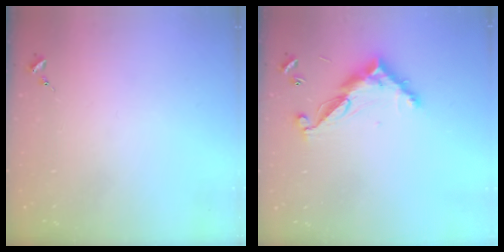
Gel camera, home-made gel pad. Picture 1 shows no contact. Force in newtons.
{"total": 11.5, "press": 11.5, "slide": 0.4}